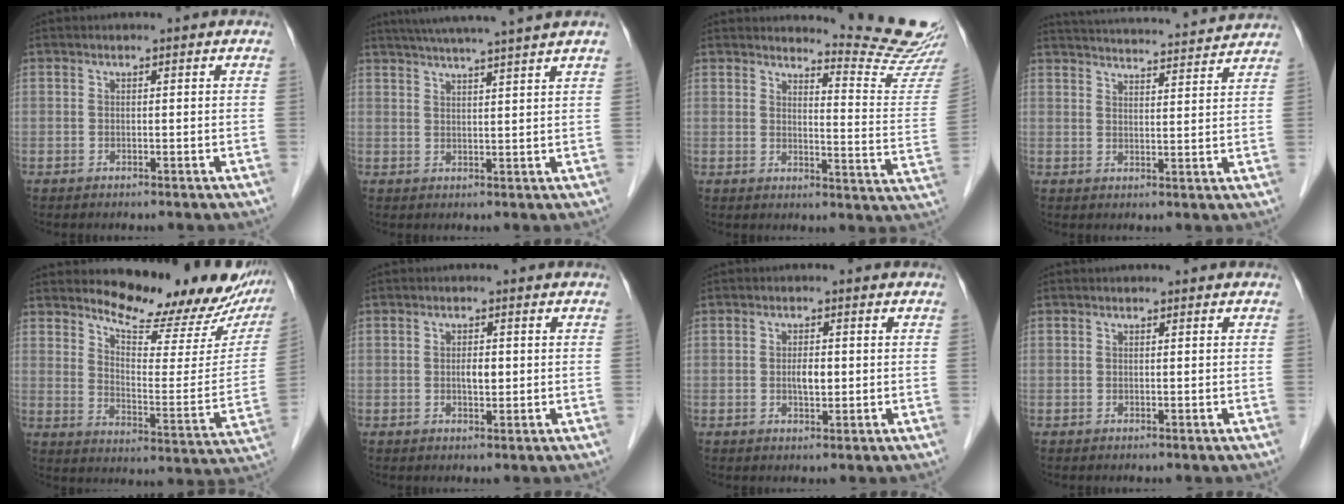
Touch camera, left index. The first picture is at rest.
{"total": 11.9, "force": [10.2, -1.3, 5.9], "torque": [-0.096, 0.016, 0.137]}
{"total": 12.5, "force": [12.2, -2.2, 1.0], "torque": [-0.017, -0.121, 0.139]}
{"total": 19.6, "force": [18.8, 1.3, 5.3], "torque": [-0.087, 0.012, 0.252]}
{"total": 18.1, "force": [16.5, 3.7, 6.5], "torque": [-0.081, -0.069, 0.209]}
{"total": 1.8, "force": [0.0, 0.9, 1.6], "torque": [-0.029, 0.000, 0.002]}
{"total": 2.3, "force": [-0.1, 1.0, 2.1], "torque": [-0.039, 0.001, 0.001]}
{"total": 0.0}